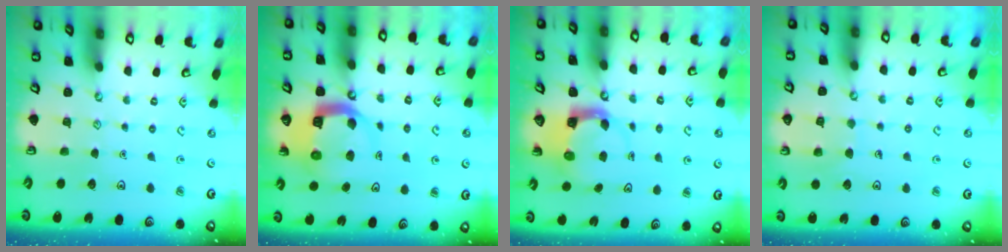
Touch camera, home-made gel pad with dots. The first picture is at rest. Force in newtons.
{"total": 8.7, "press": 8.6, "slide": 1.3}
{"total": 3.8, "press": 3.7, "slide": 0.5}
{"total": 4.8, "press": 4.8, "slide": 0.3}